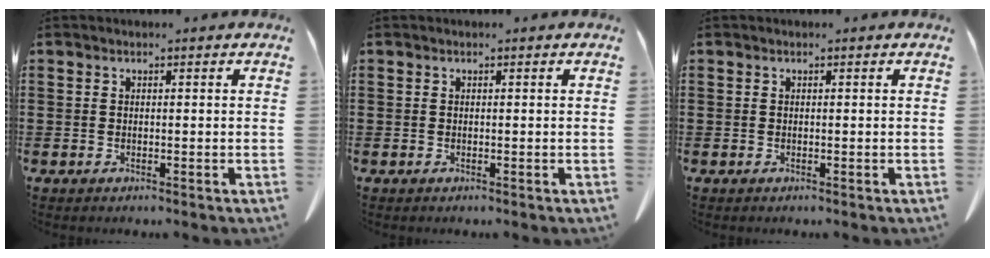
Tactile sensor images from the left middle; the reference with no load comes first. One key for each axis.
{"total": 0.0}
{"total": 0.0}